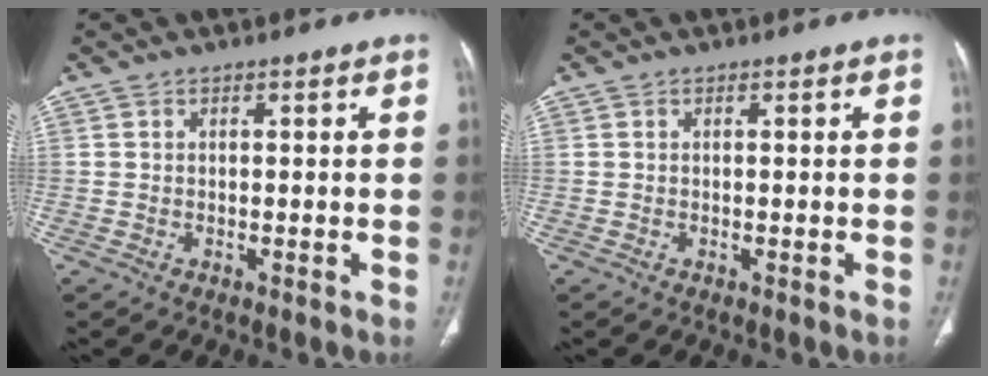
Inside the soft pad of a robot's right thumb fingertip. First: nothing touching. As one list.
[{"total": 0.0}]